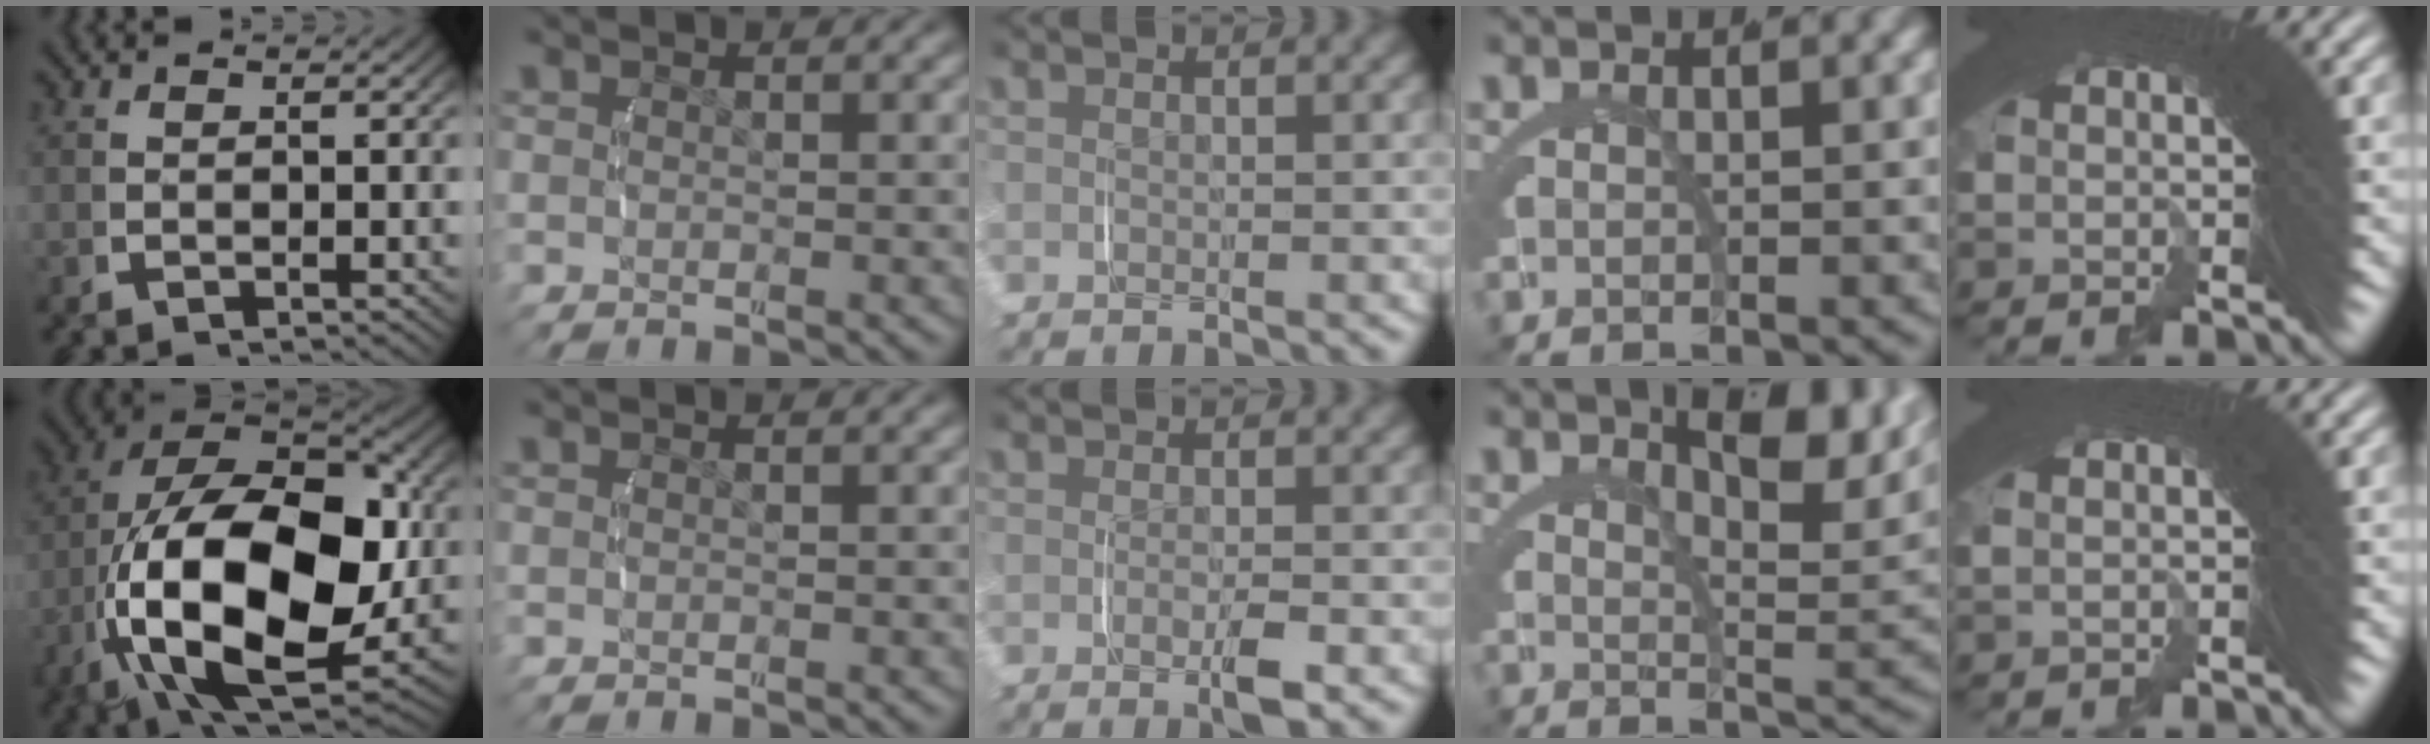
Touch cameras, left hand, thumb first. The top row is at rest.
{"thumb": {"total": 24.1, "force": [-2.6, 14.6, 19.0], "torque": [-0.396, -0.093, 0.004]}, "middle": {"total": 2.0, "force": [-0.5, 0.3, 1.9], "torque": [-0.031, -0.005, -0.007]}, "ring": {"total": 7.1, "force": [4.5, 0.7, 5.4], "torque": [-0.049, 0.014, 0.065]}, "little": {"total": 1.1, "force": [0.4, -0.2, 1.0], "torque": [0.003, 0.016, 0.001]}}